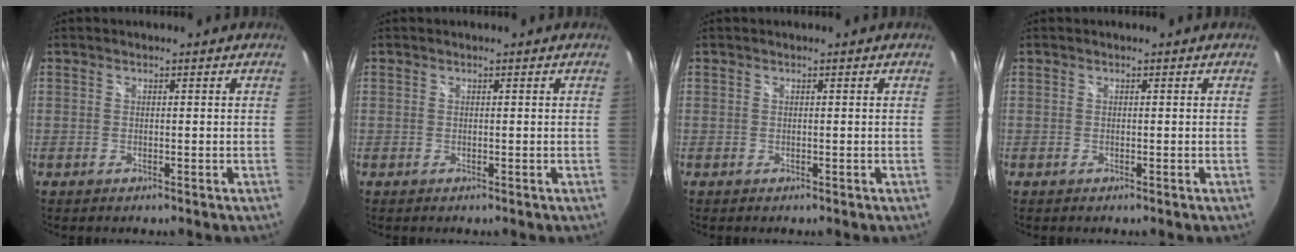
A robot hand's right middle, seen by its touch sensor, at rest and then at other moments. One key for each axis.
{"total": 0.0}
{"total": 0.0}
{"total": 0.0}